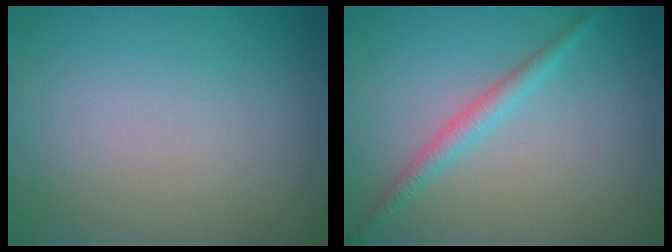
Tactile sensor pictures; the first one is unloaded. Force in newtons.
{"total": 1.9, "press": 1.9, "slide": 0.1}